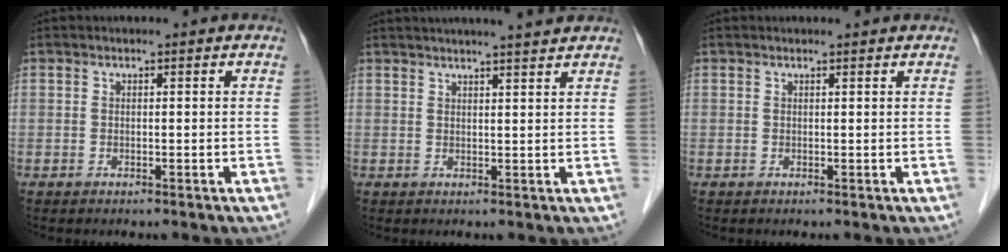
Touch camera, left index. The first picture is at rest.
{"total": 8.9, "force": [8.0, -0.1, 3.8], "torque": [-0.057, 0.019, 0.096]}
{"total": 1.5, "force": [1.4, 0.0, 0.1], "torque": [-0.011, 0.004, 0.017]}